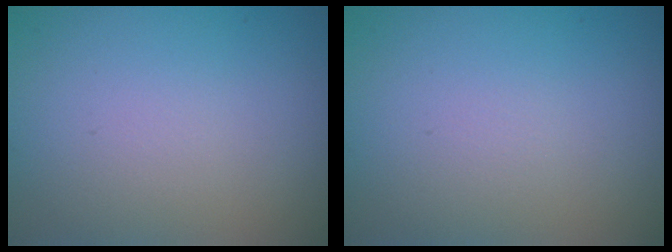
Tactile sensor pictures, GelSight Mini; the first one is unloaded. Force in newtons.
{"total": 0.0}